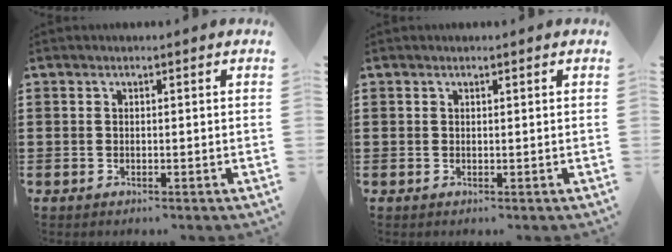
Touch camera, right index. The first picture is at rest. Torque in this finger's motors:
{"motor_torque": [0.00, 0.12, 0.02, 0.00]}